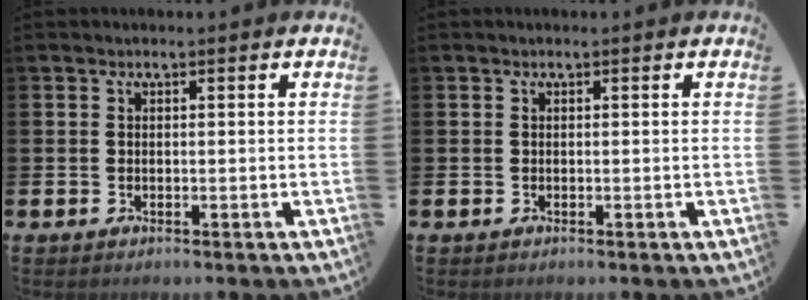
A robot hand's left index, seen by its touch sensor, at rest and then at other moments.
{"total": 0.0}